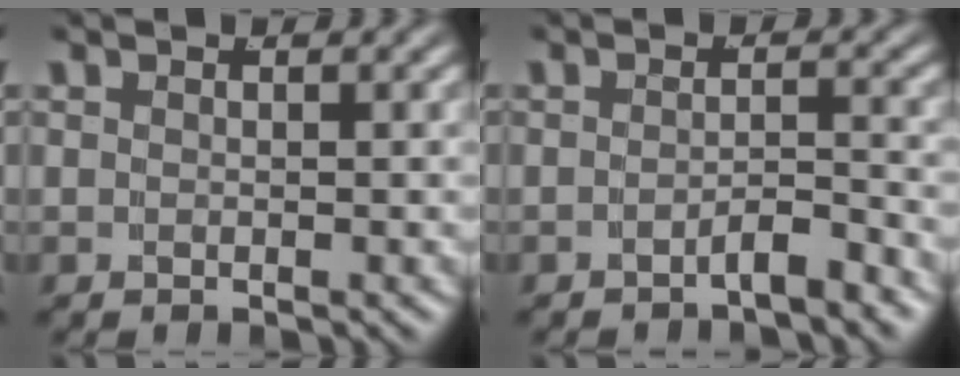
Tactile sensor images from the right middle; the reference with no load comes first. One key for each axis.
{"total": 2.0, "fx": -1.9, "fy": 0.0, "fz": 0.7, "tx": 0.002, "ty": 0.004, "tz": -0.038}